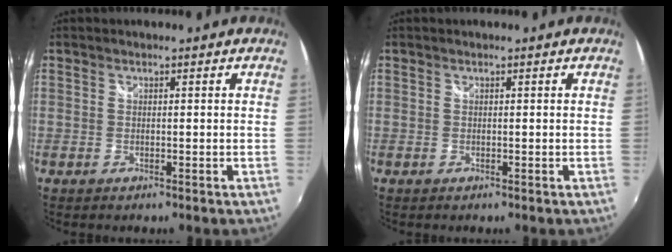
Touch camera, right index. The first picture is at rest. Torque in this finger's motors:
{"motor_torque": [-0.05, 0.16, -0.03, 0.00]}